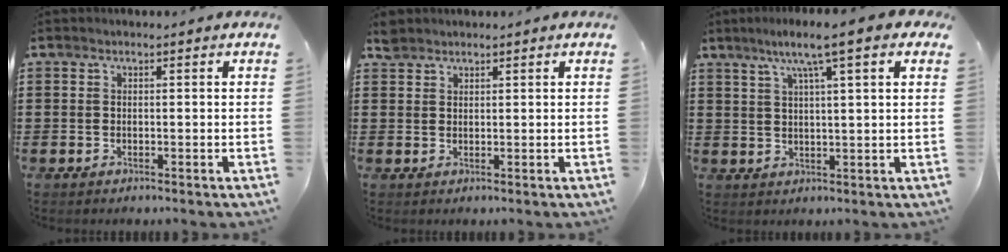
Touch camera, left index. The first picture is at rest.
{"total": 2.1, "force": [1.9, 0.8, 0.5], "torque": [-0.014, 0.003, 0.037]}
{"total": 6.9, "force": [4.1, 0.4, 5.5], "torque": [-0.118, 0.000, 0.067]}